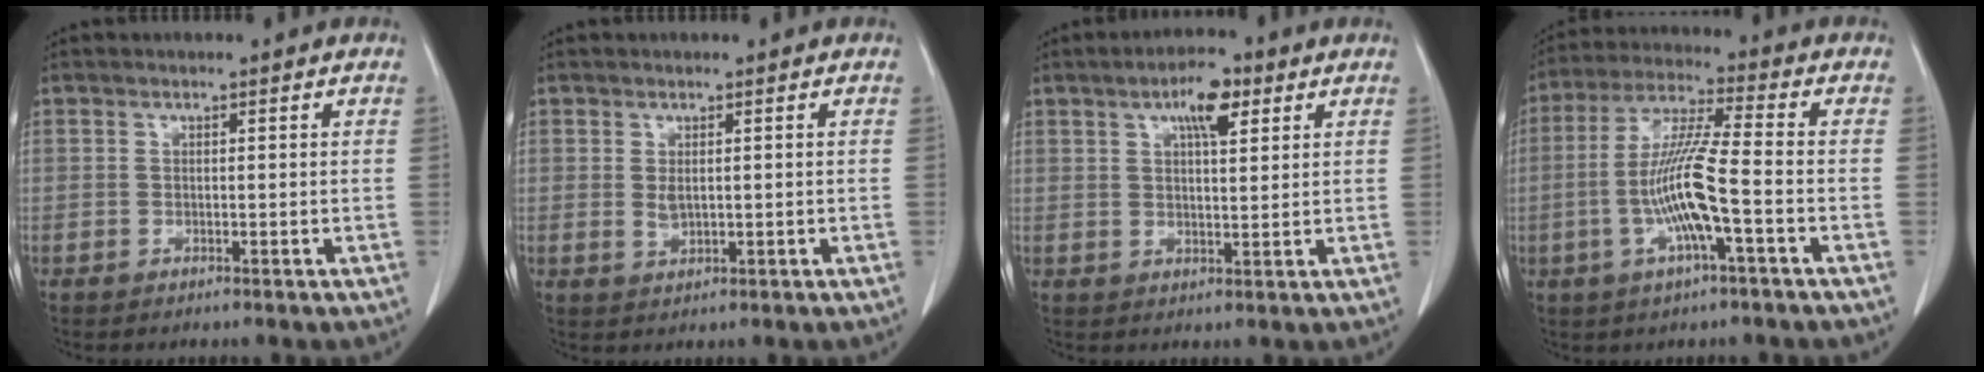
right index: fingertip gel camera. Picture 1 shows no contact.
{"total": 2.0, "force": [0.2, 1.1, 1.7], "torque": [-0.034, -0.001, 0.010]}
{"total": 6.5, "force": [3.2, 2.2, 5.2], "torque": [-0.091, 0.007, 0.052]}
{"total": 11.4, "force": [-2.8, 0.7, 11.0], "torque": [-0.220, 0.002, -0.056]}